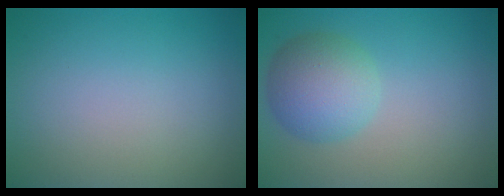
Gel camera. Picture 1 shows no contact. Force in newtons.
{"total": 4.7, "press": 4.7, "slide": 0.2}